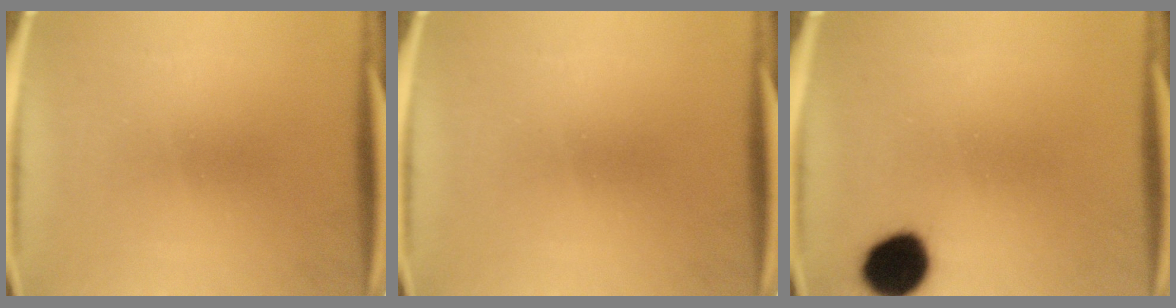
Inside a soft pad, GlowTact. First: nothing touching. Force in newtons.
{"total": 0.0}
{"total": 10.3}